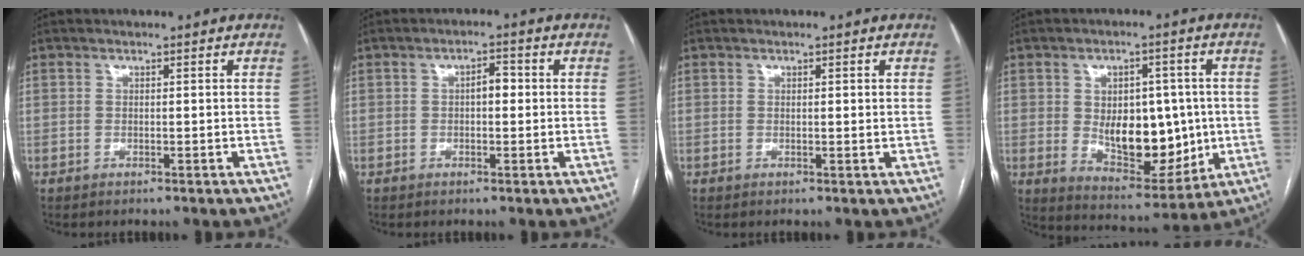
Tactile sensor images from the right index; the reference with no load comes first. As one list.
[{"total": 2.7, "force": [0.1, 1.2, 2.4], "torque": [-0.034, 0.013, -0.001]}, {"total": 0.7, "force": [0.3, 0.1, 0.6], "torque": [-0.010, -0.001, 0.004]}, {"total": 13.1, "force": [-0.1, 7.3, 10.8], "torque": [-0.160, 0.002, 0.017]}]